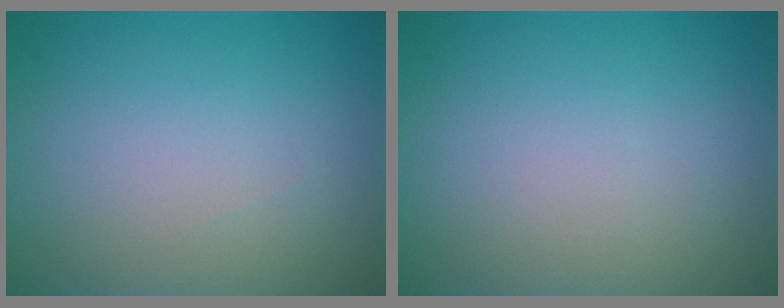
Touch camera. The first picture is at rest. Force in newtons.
{"total": 0.0}